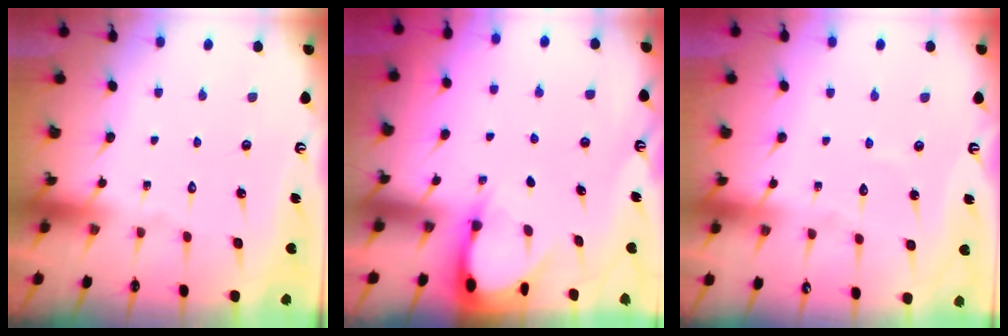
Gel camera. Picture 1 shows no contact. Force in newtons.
{"total": 2.9, "press": 2.9, "slide": 0.3}
{"total": 3.9, "press": 3.8, "slide": 0.4}